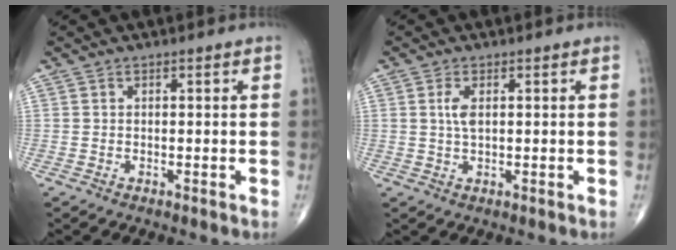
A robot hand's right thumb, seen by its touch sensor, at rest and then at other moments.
{"total": 2.7, "force": [0.6, 1.1, 2.4], "torque": [-0.050, 0.000, 0.012]}